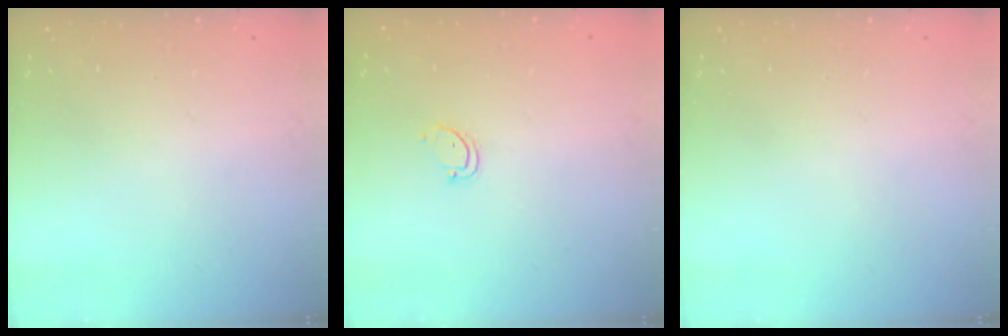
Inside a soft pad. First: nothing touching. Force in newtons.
{"total": 2.6, "press": 2.6, "slide": 0.3}
{"total": 0.0}